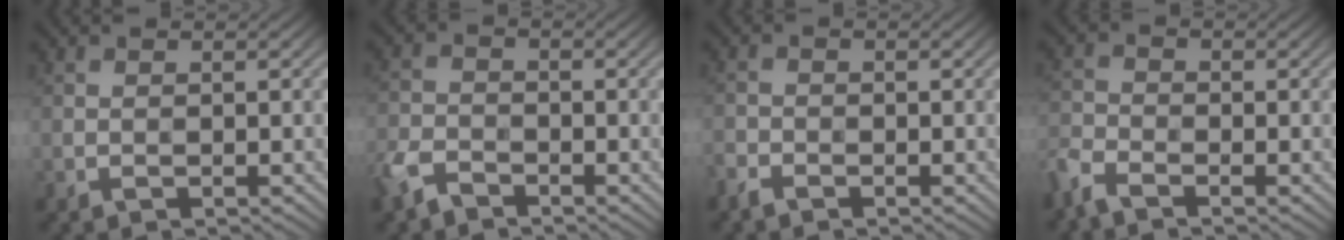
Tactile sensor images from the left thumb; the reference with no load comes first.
{"total": 5.0, "force": [-3.6, 2.5, 2.5], "torque": [-0.060, -0.011, -0.081]}
{"total": 2.1, "force": [-1.9, 0.7, 0.6], "torque": [-0.019, -0.011, -0.039]}
{"total": 4.2, "force": [-3.4, 1.3, 1.9], "torque": [-0.056, -0.014, -0.072]}